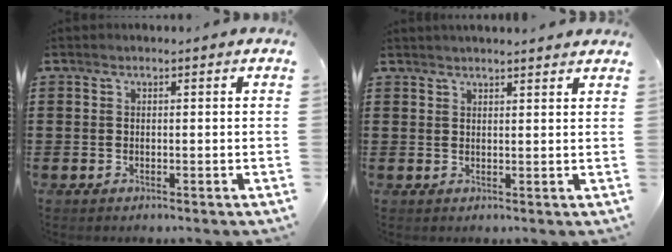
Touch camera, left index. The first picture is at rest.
{"total": 1.8, "force": [1.8, -0.1, 0.2], "torque": [-0.007, -0.001, 0.035]}